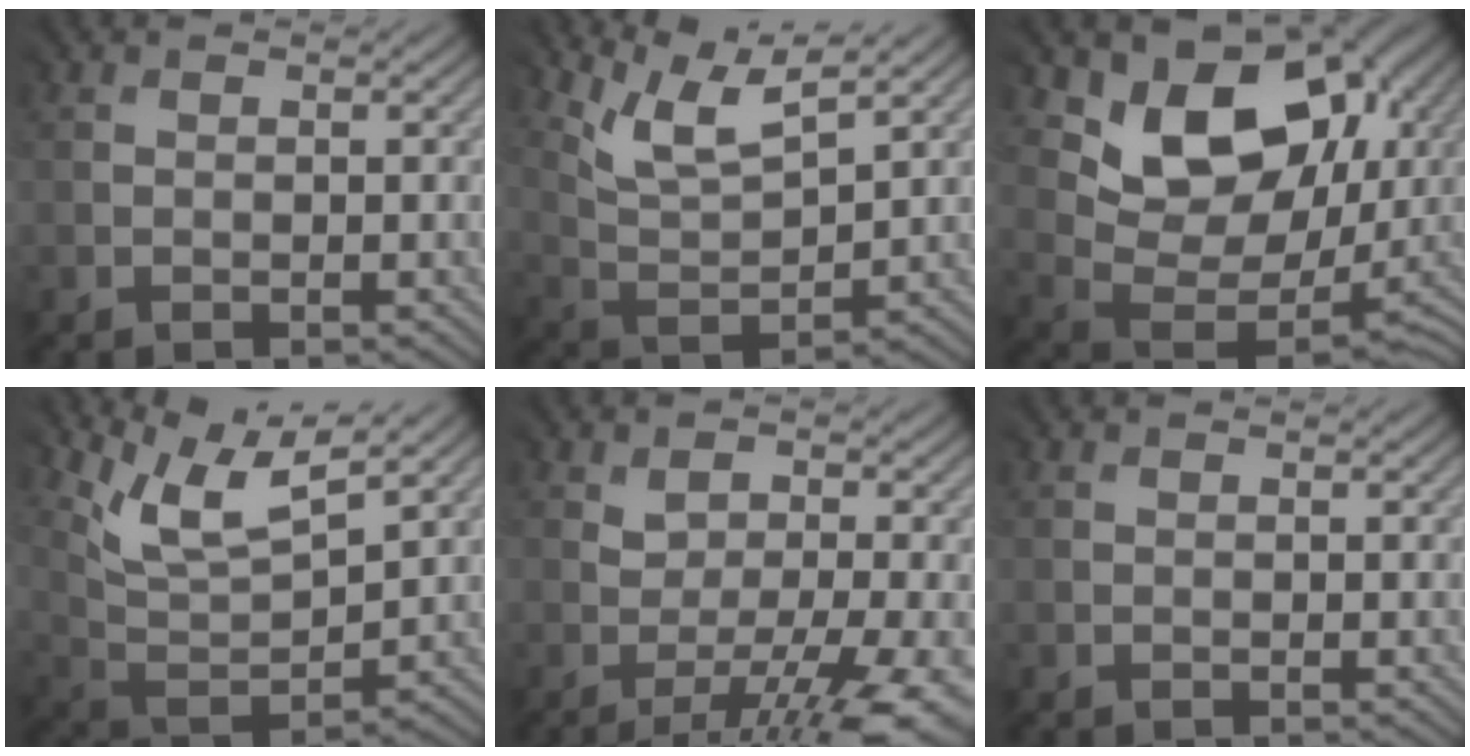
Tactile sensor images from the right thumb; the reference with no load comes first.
{"total": 7.6, "force": [6.8, 1.4, 3.0], "torque": [-0.077, 0.003, 0.138]}
{"total": 12.8, "force": [6.2, 9.1, 6.6], "torque": [-0.093, -0.008, 0.123]}
{"total": 8.7, "force": [7.5, 2.0, 4.0], "torque": [-0.100, 0.005, 0.147]}
{"total": 8.1, "force": [-2.7, 3.1, 7.0], "torque": [-0.100, -0.010, -0.036]}
{"total": 0.0}